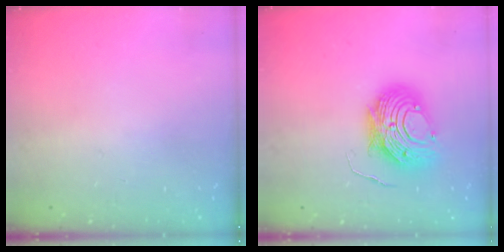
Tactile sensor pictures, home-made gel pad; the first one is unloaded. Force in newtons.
{"total": 10.5, "press": 10.5, "slide": 1.0}